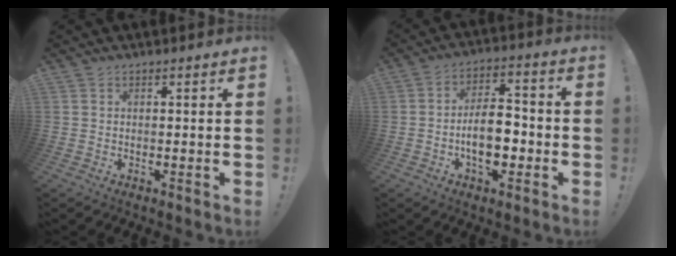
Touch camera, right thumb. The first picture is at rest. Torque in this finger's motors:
{"motor_torque": [1.21, 1.46, 0.81, -0.66, 0.04]}